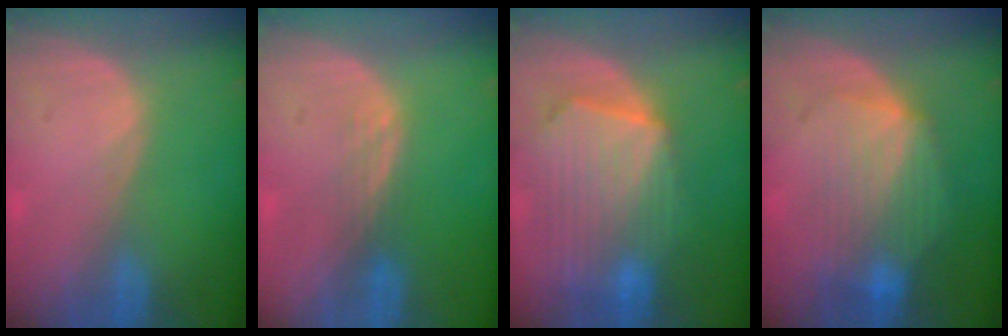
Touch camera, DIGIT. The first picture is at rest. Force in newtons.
{"total": 1.8, "press": 1.7, "slide": 0.2}
{"total": 10.8, "press": 9.5, "slide": 5.2}
{"total": 8.3, "press": 7.8, "slide": 2.9}